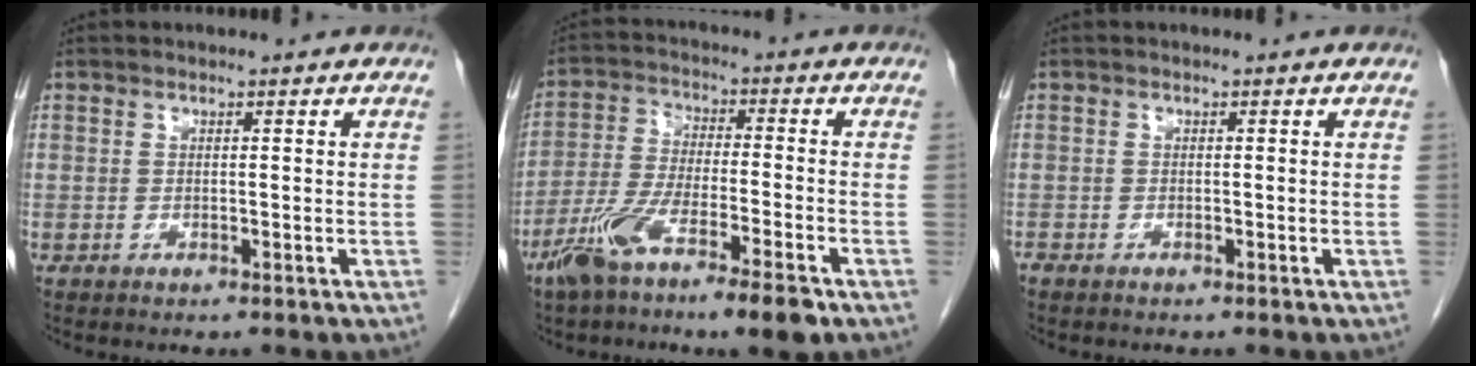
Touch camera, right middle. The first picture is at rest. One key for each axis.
{"total": 11.2, "fx": -6.9, "fy": 1.3, "fz": 8.7, "tx": -0.169, "ty": -0.016, "tz": -0.123}
{"total": 0.7, "fx": -0.6, "fy": 0.3, "fz": 0.2, "tx": -0.010, "ty": -0.001, "tz": -0.014}